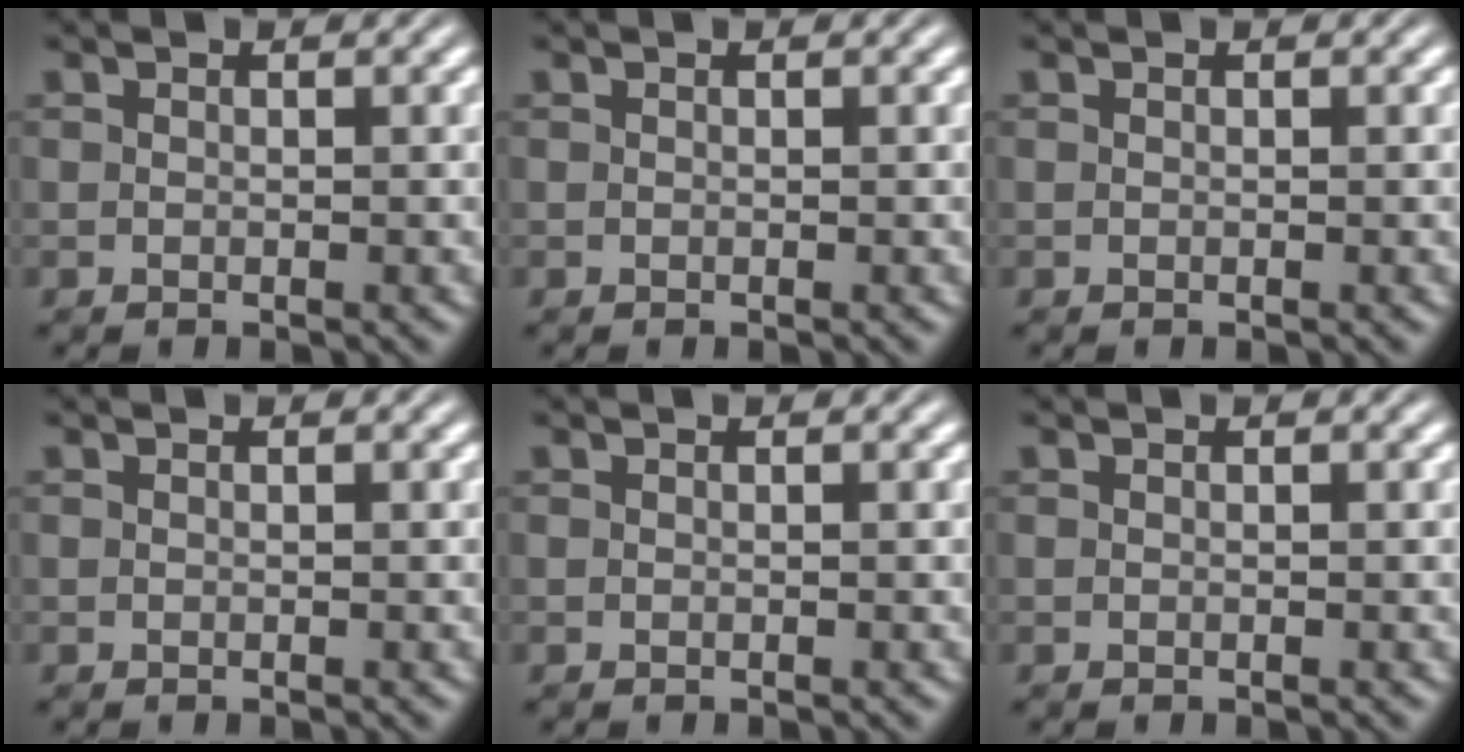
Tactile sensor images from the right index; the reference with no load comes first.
{"total": 0.0}
{"total": 0.0}
{"total": 0.0}
{"total": 0.0}
{"total": 0.0}